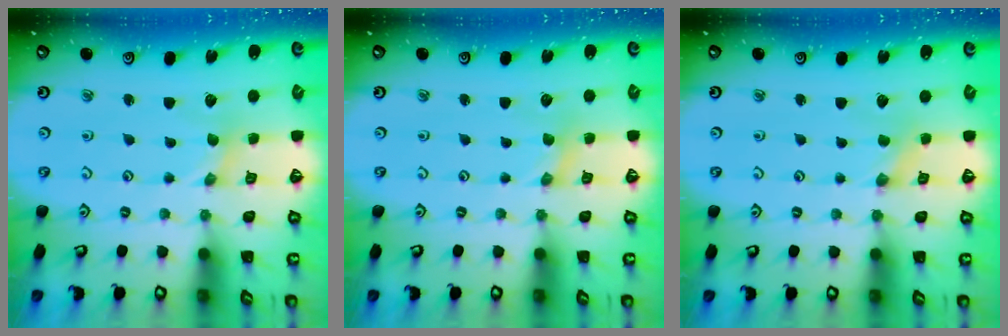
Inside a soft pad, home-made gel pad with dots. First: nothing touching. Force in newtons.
{"total": 0.0}
{"total": 0.0}